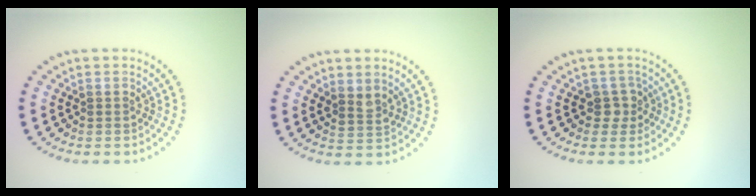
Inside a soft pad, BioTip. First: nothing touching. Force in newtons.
{"total": 1.4, "press": 1.1, "slide": 0.8}
{"total": 1.7, "press": 1.4, "slide": 1.0}